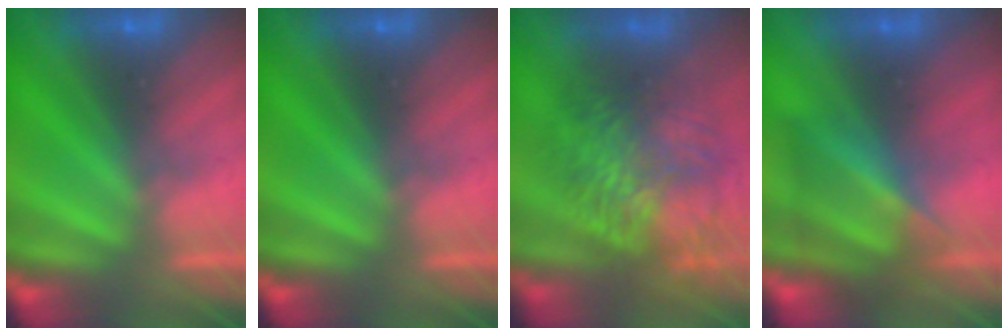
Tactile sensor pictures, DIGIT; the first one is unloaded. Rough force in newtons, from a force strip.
{"total": 0.0}
{"total": 9.7}
{"total": 4.7}